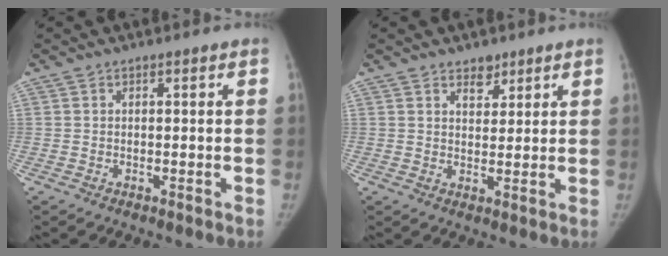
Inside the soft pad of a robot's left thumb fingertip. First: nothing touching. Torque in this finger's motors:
{"motor_torque": [-0.04, 0.06, -0.05, -0.16, -0.03]}